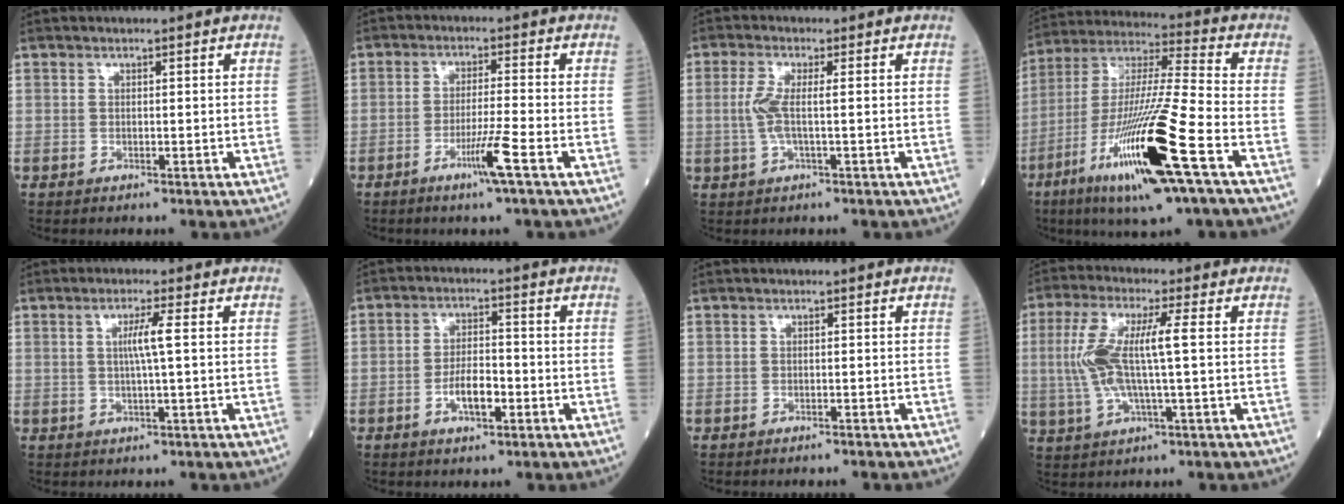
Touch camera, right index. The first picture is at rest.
{"total": 5.4, "force": [-2.8, -0.9, 4.5], "torque": [-0.086, -0.011, -0.055]}
{"total": 4.0, "force": [0.0, 0.6, 4.0], "torque": [-0.098, 0.001, -0.003]}
{"total": 20.6, "force": [-8.9, 0.6, 18.6], "torque": [-0.372, -0.033, -0.165]}
{"total": 3.3, "force": [0.4, -0.7, 3.2], "torque": [-0.062, -0.002, 0.006]}
{"total": 5.2, "force": [-2.0, 1.8, 4.4], "torque": [-0.084, 0.004, -0.036]}
{"total": 1.9, "force": [-1.8, 0.0, 0.5], "torque": [-0.011, -0.002, -0.021]}
{"total": 9.6, "force": [0.6, 1.3, 9.5], "torque": [-0.213, 0.015, 0.011]}